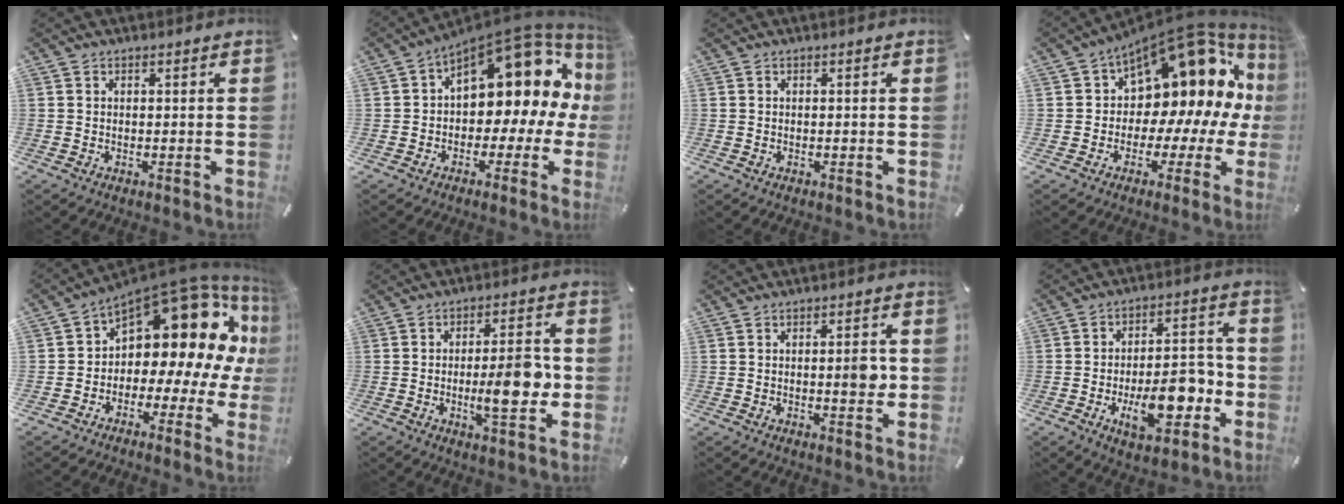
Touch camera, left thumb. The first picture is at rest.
{"total": 12.9, "force": [7.1, 7.5, 7.7], "torque": [-0.098, -0.078, 0.116]}
{"total": 0.0}
{"total": 14.6, "force": [8.7, 8.8, 7.7], "torque": [-0.102, -0.095, 0.147]}
{"total": 15.7, "force": [7.6, 8.9, 10.5], "torque": [-0.140, -0.074, 0.118]}
{"total": 12.0, "force": [-1.5, 3.9, 11.3], "torque": [-0.154, -0.006, -0.025]}
{"total": 4.8, "force": [0.0, 1.8, 4.5], "torque": [-0.056, -0.005, -0.006]}
{"total": 14.9, "force": [-4.7, 7.8, 11.8], "torque": [-0.175, 0.007, -0.076]}